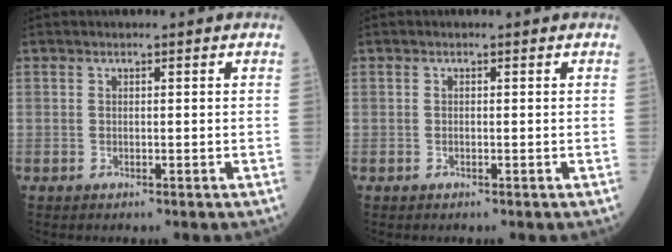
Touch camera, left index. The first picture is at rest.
{"total": 0.0}